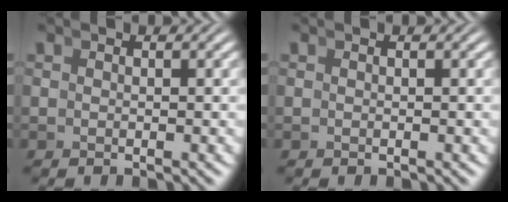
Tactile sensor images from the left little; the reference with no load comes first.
{"total": 0.0}